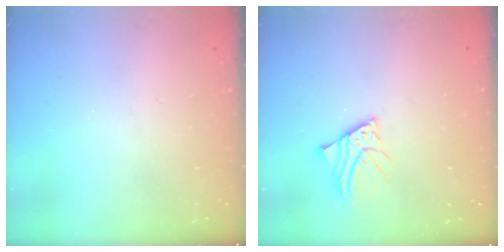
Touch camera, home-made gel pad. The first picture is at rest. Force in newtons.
{"total": 4.7, "press": 4.6, "slide": 0.6}